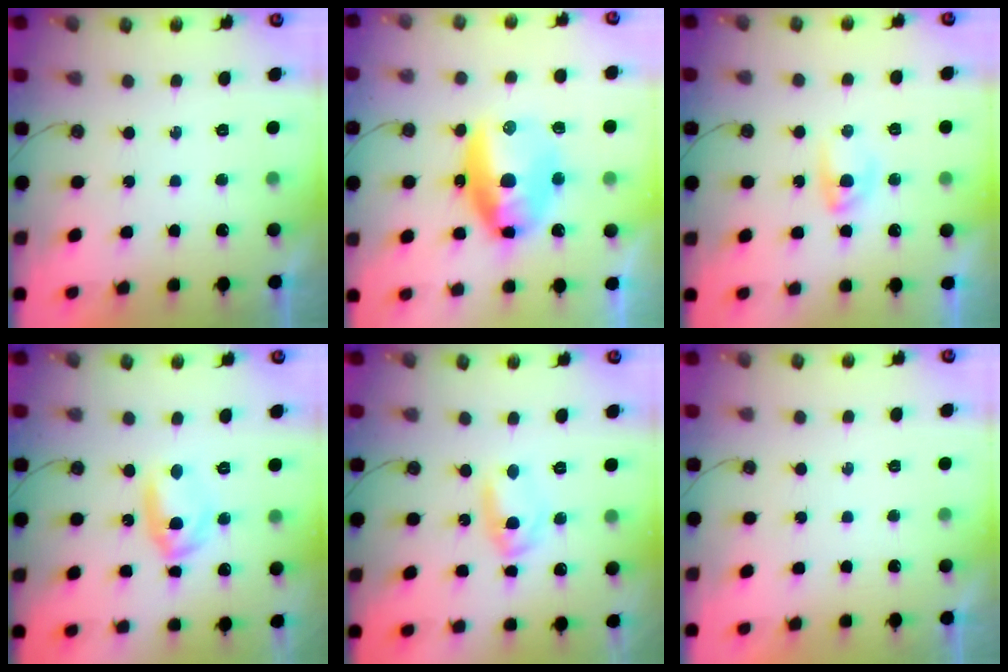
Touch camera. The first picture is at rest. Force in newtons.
{"total": 15.2, "press": 15.1, "slide": 1.6}
{"total": 9.8, "press": 5.1, "slide": 8.4}
{"total": 9.8, "press": 9.7, "slide": 0.7}
{"total": 6.6, "press": 6.5, "slide": 0.4}
{"total": 0.0}